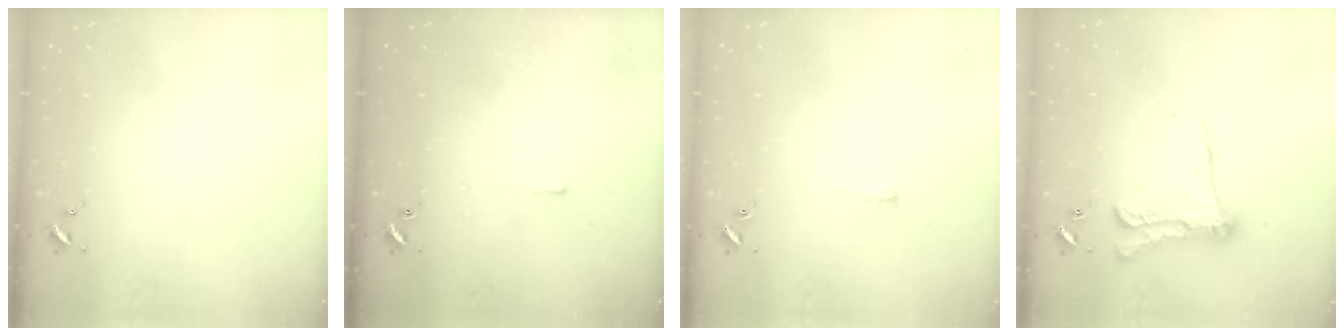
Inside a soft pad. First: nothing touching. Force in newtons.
{"total": 2.4, "press": 2.4, "slide": 0.5}
{"total": 4.0, "press": 3.9, "slide": 0.5}
{"total": 17.9, "press": 17.9, "slide": 0.9}